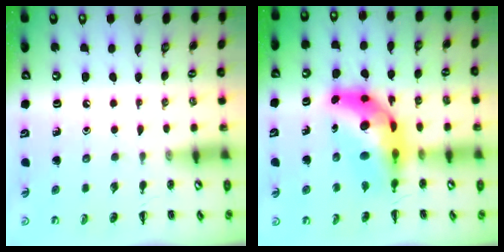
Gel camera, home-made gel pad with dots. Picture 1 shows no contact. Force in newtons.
{"total": 11.3, "press": 10.8, "slide": 3.4}